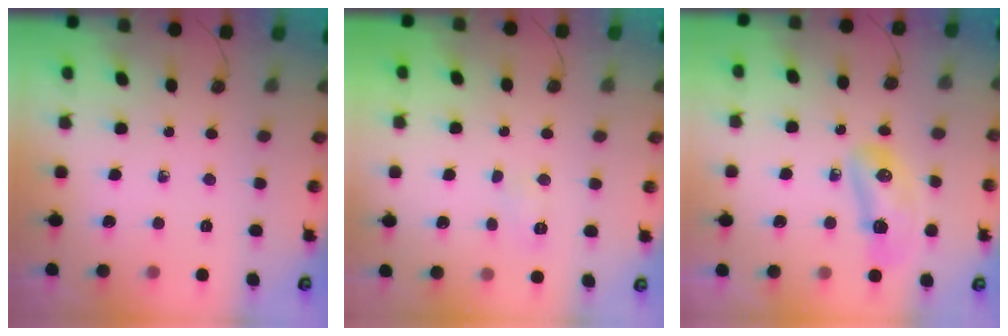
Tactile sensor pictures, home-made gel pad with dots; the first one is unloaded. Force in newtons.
{"total": 5.0, "press": 4.9, "slide": 0.7}
{"total": 10.0, "press": 10.0, "slide": 0.8}